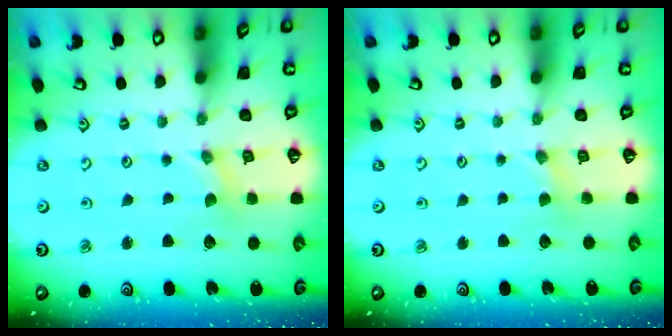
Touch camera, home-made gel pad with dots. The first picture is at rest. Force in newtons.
{"total": 2.3, "press": 2.3, "slide": 0.3}